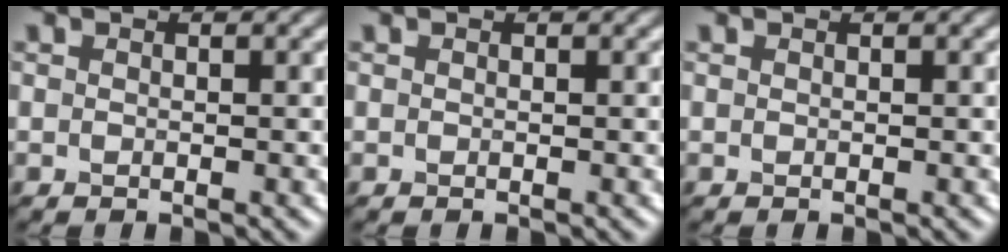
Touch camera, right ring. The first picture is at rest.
{"total": 0.0}
{"total": 0.0}